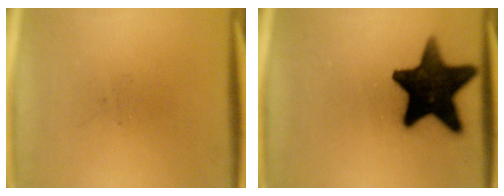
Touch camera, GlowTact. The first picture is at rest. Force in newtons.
{"total": 17.4}